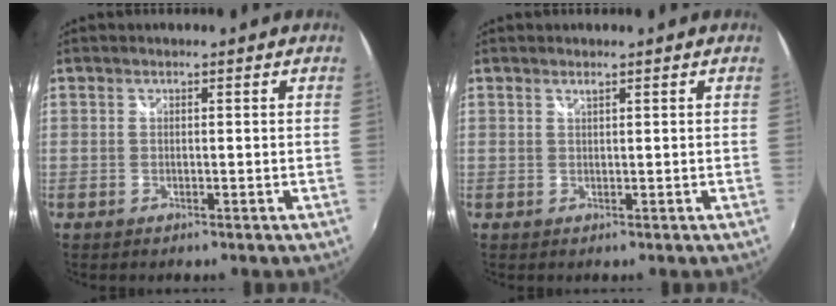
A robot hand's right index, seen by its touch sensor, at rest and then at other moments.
{"total": 0.6, "force": [0.5, -0.1, 0.3], "torque": [-0.003, 0.002, 0.008]}